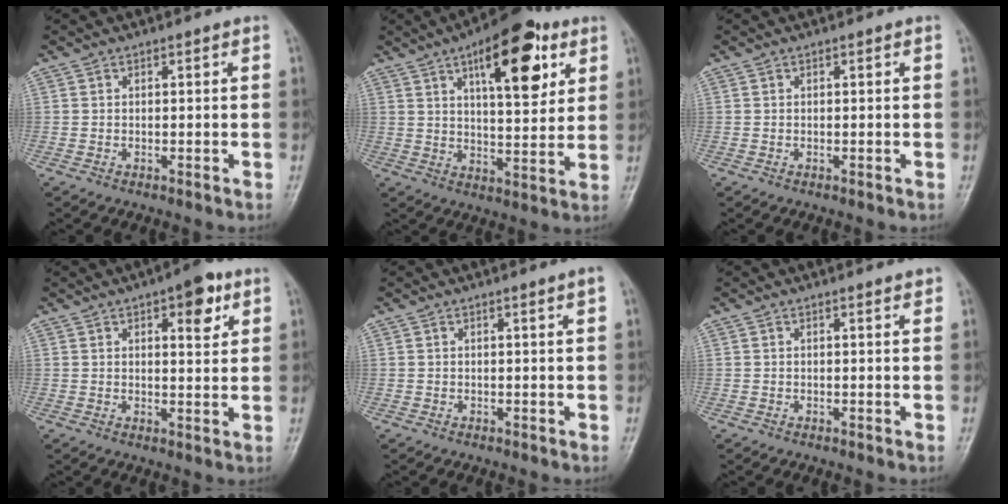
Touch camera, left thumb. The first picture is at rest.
{"total": 16.8, "force": [7.6, 6.9, 13.4], "torque": [-0.154, -0.022, 0.109]}
{"total": 0.0}
{"total": 7.3, "force": [3.5, 3.0, 5.7], "torque": [-0.052, -0.012, 0.042]}
{"total": 1.1, "force": [0.6, -0.4, 0.8], "torque": [-0.019, -0.007, 0.011]}
{"total": 0.8, "force": [0.7, 0.0, 0.4], "torque": [-0.005, -0.005, 0.009]}